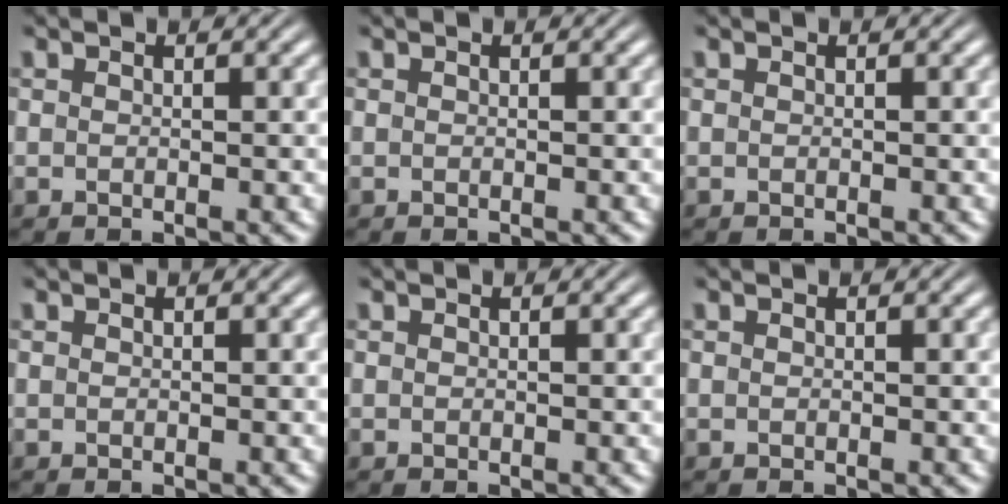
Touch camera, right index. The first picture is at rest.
{"total": 0.0}
{"total": 0.0}
{"total": 0.0}
{"total": 0.0}
{"total": 0.0}